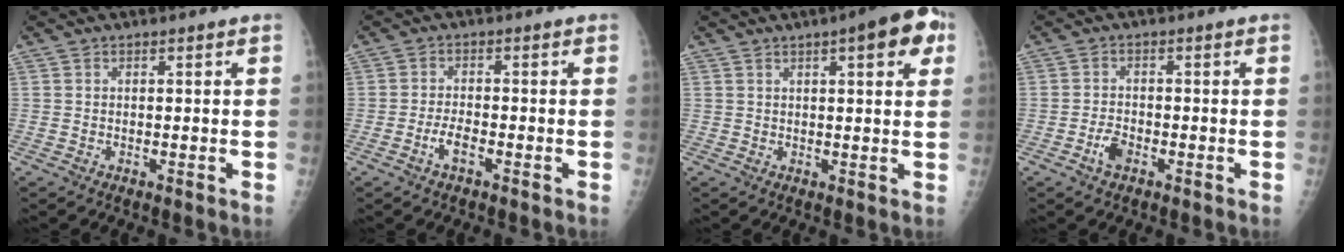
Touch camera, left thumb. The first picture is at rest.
{"total": 3.0, "force": [-1.8, 1.1, 2.2], "torque": [-0.047, 0.012, -0.035]}
{"total": 8.8, "force": [3.8, 2.4, 7.6], "torque": [-0.080, 0.001, 0.042]}
{"total": 3.0, "force": [-1.8, 1.7, 1.6], "torque": [-0.030, 0.009, -0.032]}